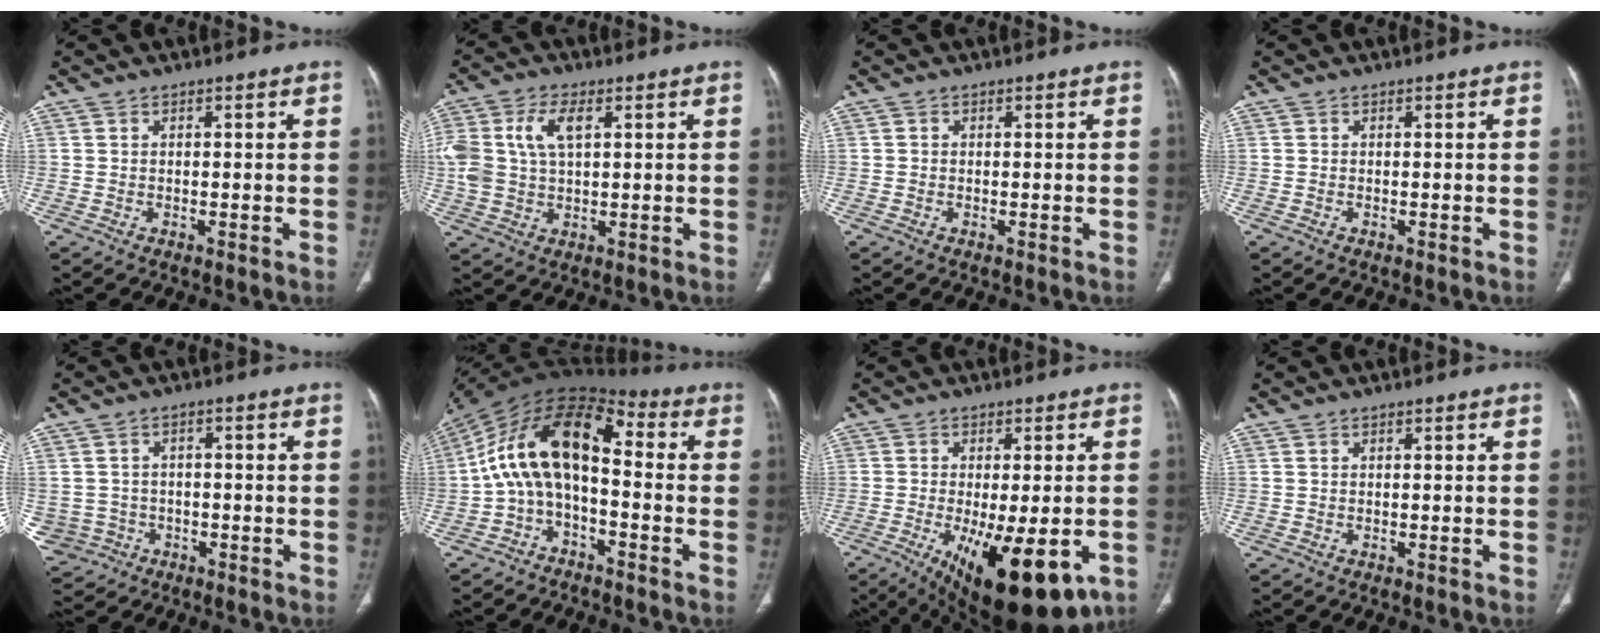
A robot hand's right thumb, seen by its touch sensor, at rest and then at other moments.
{"total": 10.8, "force": [2.8, 6.2, 8.3], "torque": [-0.192, 0.012, 0.058]}
{"total": 0.0}
{"total": 0.0}
{"total": 7.0, "force": [-2.3, 6.5, 1.3], "torque": [-0.029, 0.022, -0.029]}
{"total": 14.8, "force": [-1.5, 8.0, 12.4], "torque": [-0.210, 0.074, -0.042]}
{"total": 18.1, "force": [-7.3, 6.9, 15.1], "torque": [-0.202, -0.018, -0.093]}
{"total": 0.0}